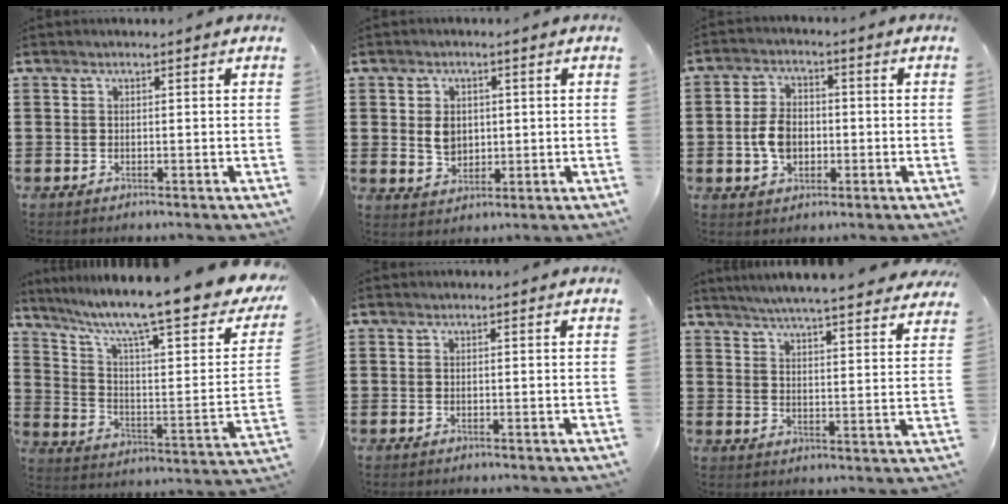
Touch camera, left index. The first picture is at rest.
{"total": 3.7, "force": [0.4, 2.9, 2.2], "torque": [-0.045, 0.007, 0.004]}
{"total": 5.6, "force": [-1.0, 3.8, 4.0], "torque": [-0.097, 0.004, -0.024]}
{"total": 12.8, "force": [10.0, 1.4, 7.8], "torque": [-0.155, -0.079, 0.159]}
{"total": 0.0}
{"total": 5.0, "force": [4.9, -0.4, 1.3], "torque": [-0.046, -0.030, 0.083]}